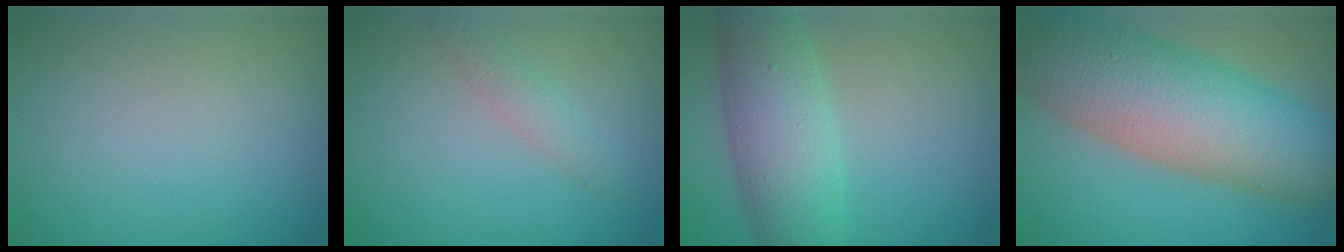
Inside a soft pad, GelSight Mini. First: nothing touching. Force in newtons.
{"total": 1.5, "press": 1.5, "slide": 0.0}
{"total": 7.0, "press": 7.0, "slide": 0.2}
{"total": 13.2, "press": 13.2, "slide": 0.7}